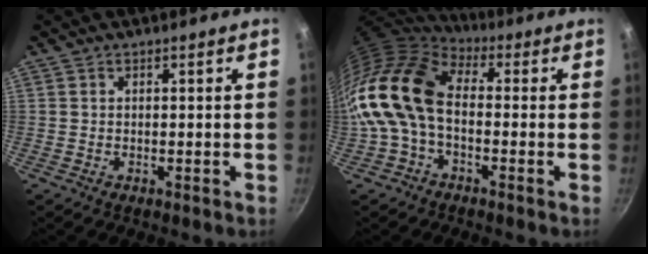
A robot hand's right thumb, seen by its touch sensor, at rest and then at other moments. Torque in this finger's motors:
{"motor_torque": [0.99, 3.22, 2.08, -0.69, 0.38]}